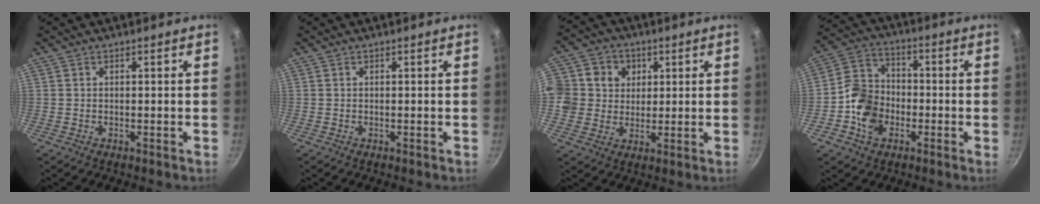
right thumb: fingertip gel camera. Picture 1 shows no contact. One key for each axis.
{"total": 0.0}
{"total": 12.3, "fx": 2.7, "fy": 11.3, "fz": 4.0, "tx": -0.067, "ty": 0.014, "tz": 0.036}
{"total": 10.6, "fx": -3.2, "fy": 8.3, "fz": 5.8, "tx": -0.088, "ty": 0.027, "tz": -0.077}